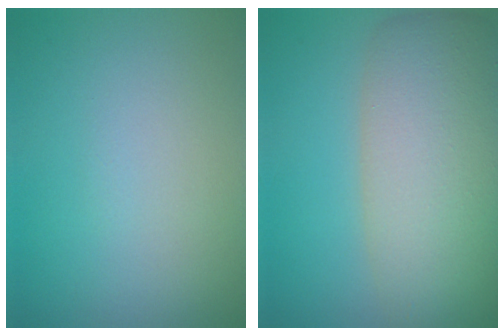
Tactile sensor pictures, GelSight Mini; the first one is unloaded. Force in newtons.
{"total": 9.7, "press": 9.7, "slide": 0.6}